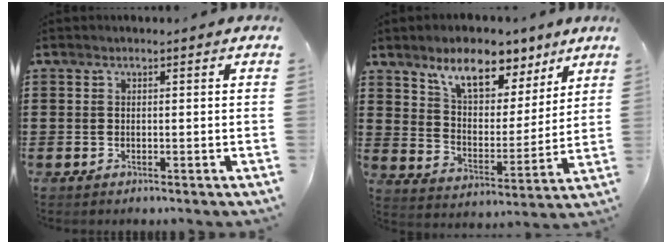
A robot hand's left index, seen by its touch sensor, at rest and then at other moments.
{"total": 9.2, "force": [7.2, 4.1, 4.1], "torque": [-0.091, -0.024, 0.127]}